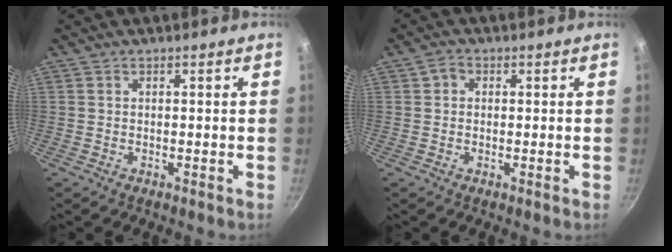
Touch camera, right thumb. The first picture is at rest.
{"total": 1.9, "force": [0.4, 1.7, 0.8], "torque": [-0.009, 0.002, 0.002]}